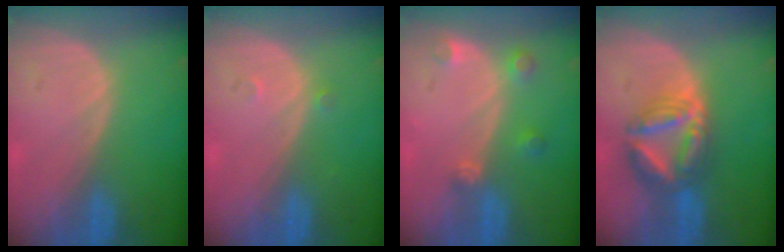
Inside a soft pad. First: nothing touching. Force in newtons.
{"total": 0.9, "press": 0.7, "slide": 0.5}
{"total": 3.0, "press": 2.9, "slide": 0.6}
{"total": 7.6, "press": 7.6, "slide": 0.8}